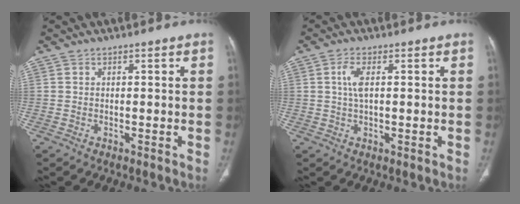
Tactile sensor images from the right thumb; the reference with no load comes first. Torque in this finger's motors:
{"motor_torque": [1.20, 2.39, 0.24, 0.42, 0.14]}